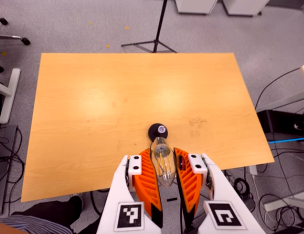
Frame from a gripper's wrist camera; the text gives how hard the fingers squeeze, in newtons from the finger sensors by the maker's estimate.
{"total": 20.9, "left": 25.8, "right": 16.0}